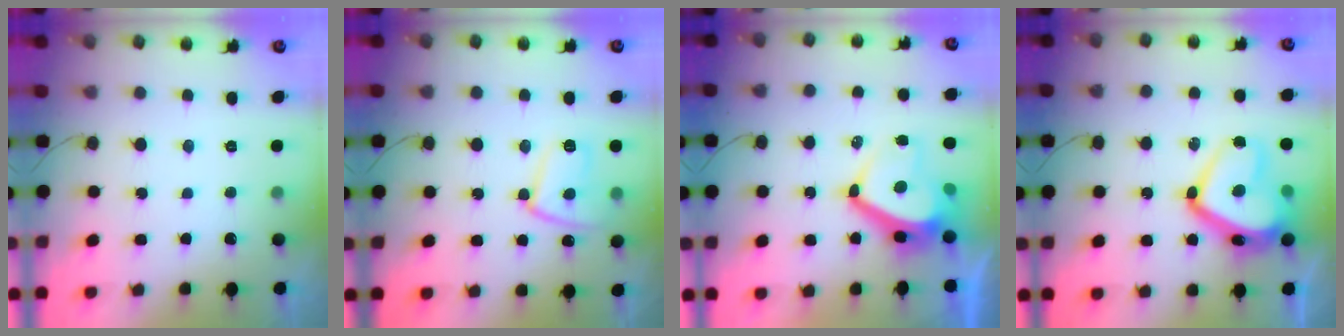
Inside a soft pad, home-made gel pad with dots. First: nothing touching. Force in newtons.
{"total": 11.8, "press": 11.8, "slide": 1.0}
{"total": 11.4, "press": 11.3, "slide": 1.2}
{"total": 19.8, "press": 19.8, "slide": 1.7}